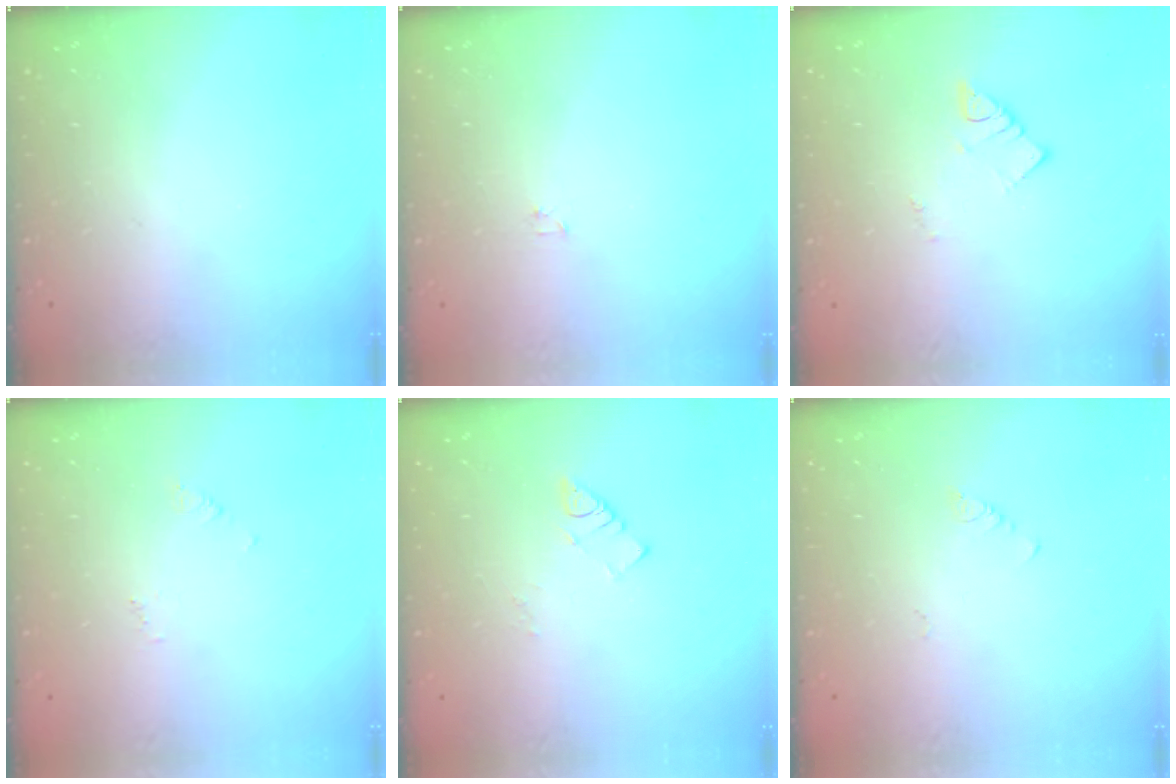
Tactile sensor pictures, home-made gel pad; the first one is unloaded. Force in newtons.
{"total": 1.2, "press": 1.2, "slide": 0.2}
{"total": 2.6, "press": 2.6, "slide": 0.1}
{"total": 2.7, "press": 2.7, "slide": 0.2}
{"total": 4.0, "press": 4.0, "slide": 0.4}
{"total": 1.9, "press": 1.9, "slide": 0.4}